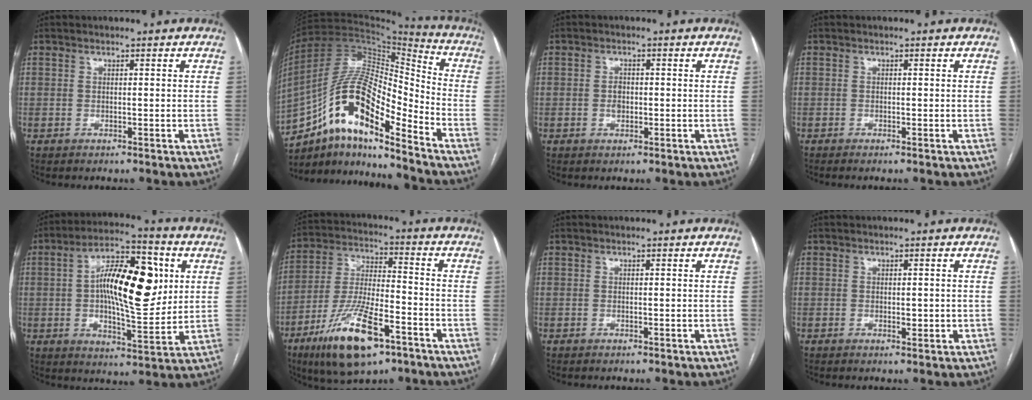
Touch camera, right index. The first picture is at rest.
{"total": 17.0, "force": [-10.0, 4.4, 13.0], "torque": [-0.250, 0.033, -0.172]}
{"total": 1.8, "force": [-0.2, 1.3, 1.2], "torque": [-0.020, 0.002, -0.002]}
{"total": 0.7, "force": [-0.5, -0.2, 0.4], "torque": [-0.010, 0.000, -0.010]}
{"total": 17.0, "force": [2.9, 5.6, 15.8], "torque": [-0.264, 0.024, 0.045]}
{"total": 16.2, "force": [-8.9, 4.5, 12.8], "torque": [-0.262, -0.019, -0.155]}
{"total": 0.0}
{"total": 1.5, "force": [-0.1, 0.8, 1.2], "torque": [-0.016, -0.002, 0.002]}